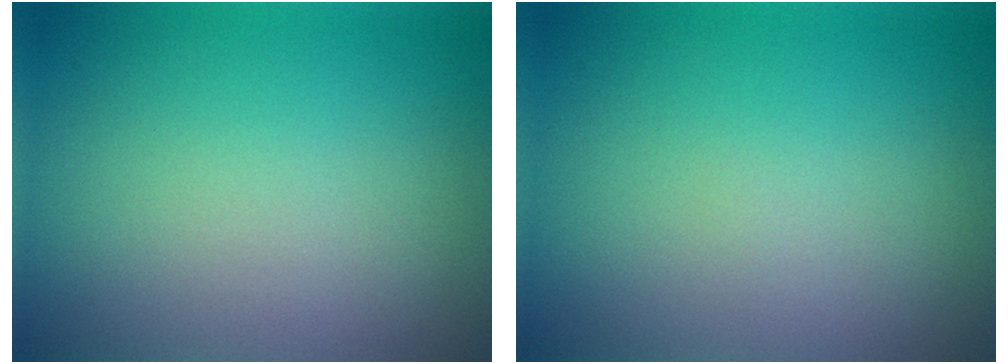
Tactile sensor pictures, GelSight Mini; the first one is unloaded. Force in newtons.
{"total": 0.0}